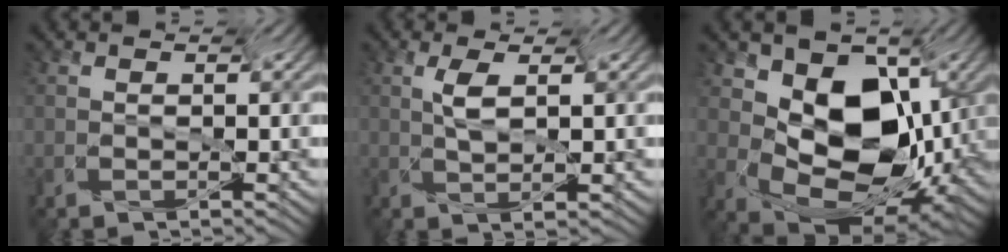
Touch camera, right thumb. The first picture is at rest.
{"total": 3.2, "force": [-1.3, 0.8, 2.8], "torque": [-0.064, 0.006, -0.010]}
{"total": 12.1, "force": [-2.5, 8.7, 8.1], "torque": [-0.139, -0.014, -0.018]}